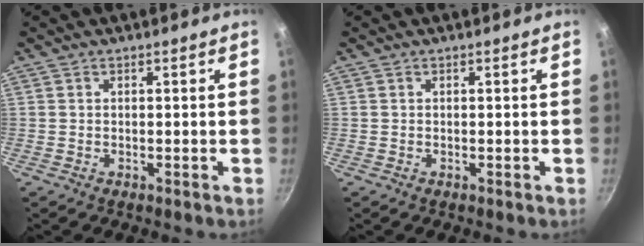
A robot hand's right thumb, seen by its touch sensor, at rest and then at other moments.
{"total": 0.0}